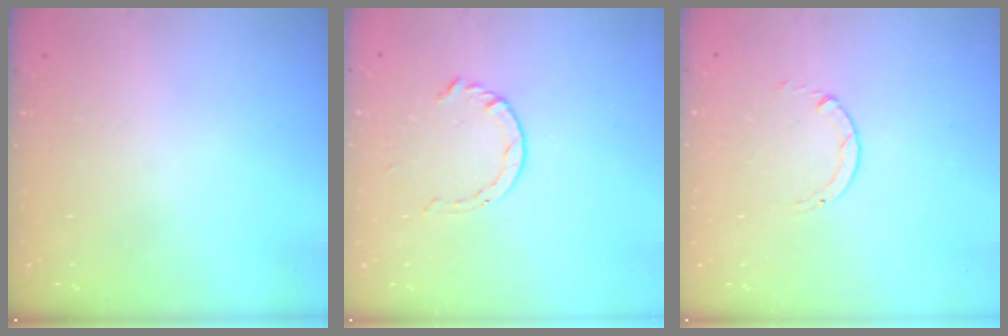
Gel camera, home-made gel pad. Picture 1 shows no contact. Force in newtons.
{"total": 3.5, "press": 3.5, "slide": 0.4}
{"total": 0.7, "press": 0.7, "slide": 0.1}